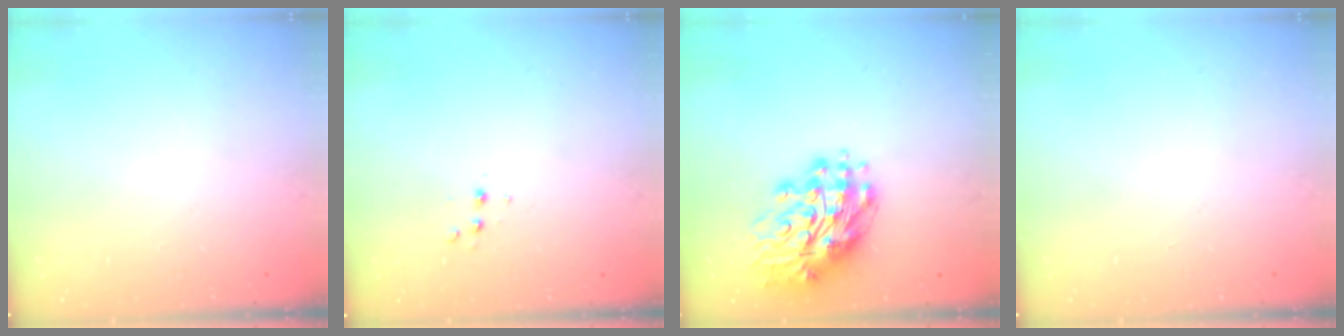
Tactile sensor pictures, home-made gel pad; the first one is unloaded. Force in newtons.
{"total": 2.6, "press": 2.5, "slide": 0.8}
{"total": 14.3, "press": 14.2, "slide": 1.9}
{"total": 0.0}